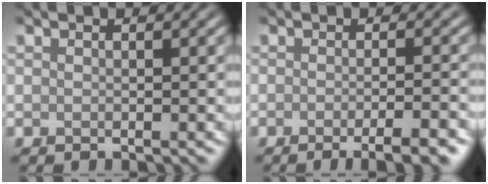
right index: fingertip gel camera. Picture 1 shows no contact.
{"total": 4.7, "force": [-2.6, 1.2, 3.8], "torque": [-0.037, 0.002, -0.035]}